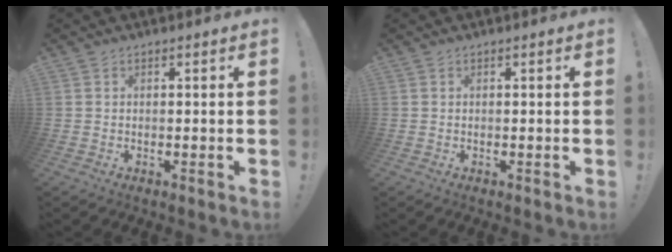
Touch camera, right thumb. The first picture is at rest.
{"total": 0.0}